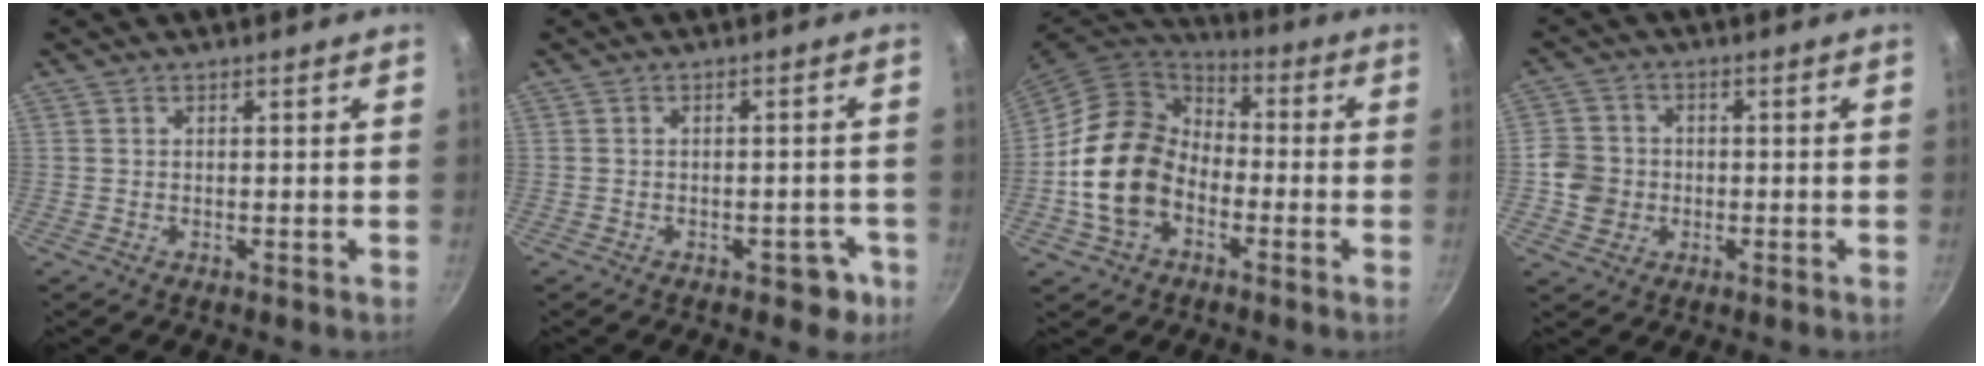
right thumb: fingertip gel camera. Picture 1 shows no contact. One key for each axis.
{"total": 4.4, "fx": -2.1, "fy": 2.9, "fz": 2.6, "tx": -0.004, "ty": 0.028, "tz": -0.011}
{"total": 16.8, "fx": -4.0, "fy": 12.5, "fz": 10.5, "tx": -0.158, "ty": 0.043, "tz": -0.085}
{"total": 6.2, "fx": -1.2, "fy": 5.7, "fz": 2.1, "tx": -0.019, "ty": 0.016, "tz": -0.030}